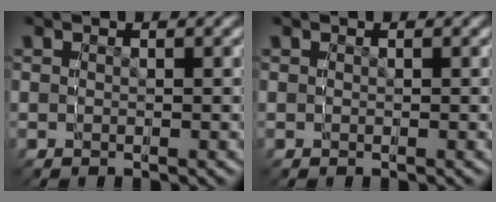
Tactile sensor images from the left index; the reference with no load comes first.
{"total": 0.0}